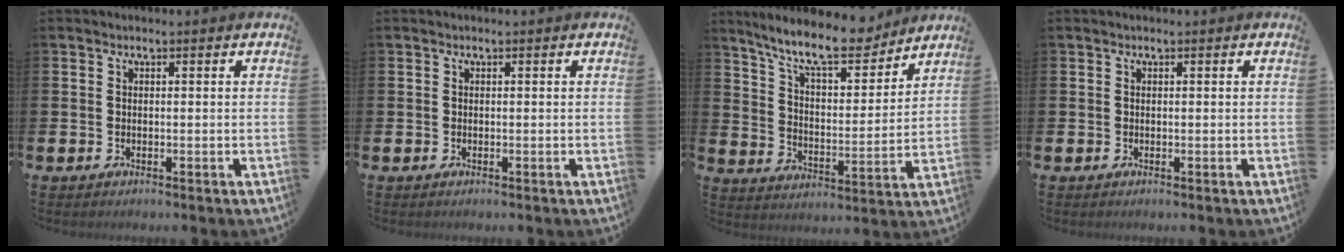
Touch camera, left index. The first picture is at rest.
{"total": 0.0}
{"total": 11.5, "force": [10.2, 2.6, 4.6], "torque": [-0.103, -0.063, 0.178]}
{"total": 0.0}